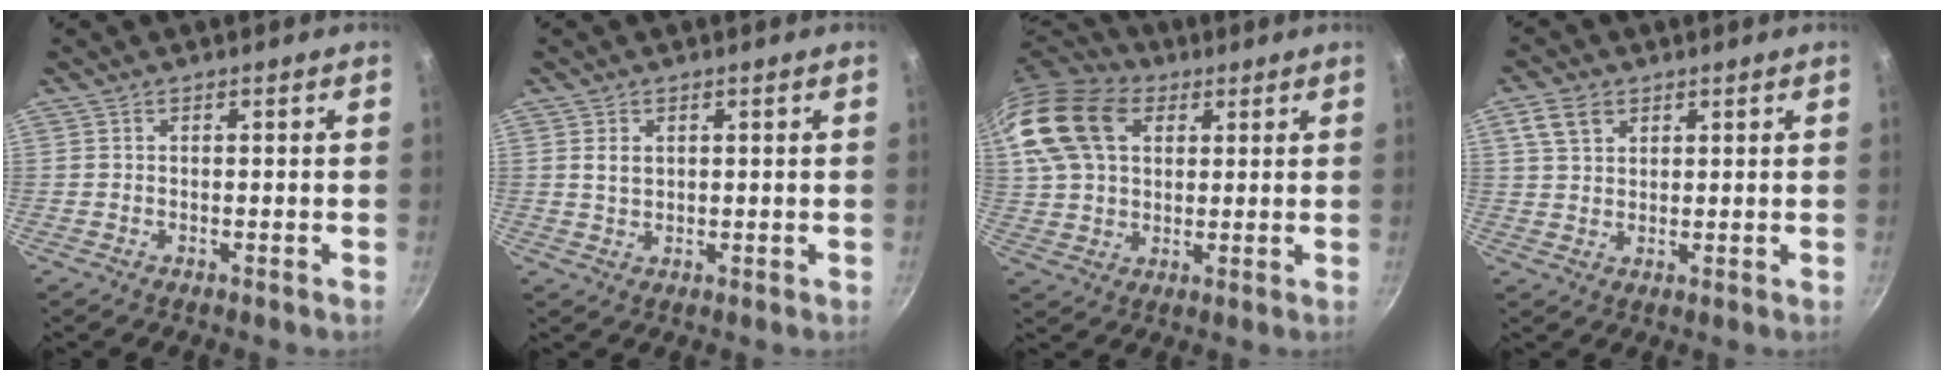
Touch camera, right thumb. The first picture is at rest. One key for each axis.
{"total": 2.4, "fx": 0.8, "fy": 1.6, "fz": 1.6, "tx": -0.026, "ty": -0.004, "tz": 0.016}
{"total": 20.4, "fx": 7.3, "fy": 14.3, "fz": 12.6, "tx": -0.260, "ty": 0.019, "tz": 0.127}
{"total": 5.4, "fx": 2.6, "fy": 3.7, "fz": 2.8, "tx": -0.041, "ty": 0.001, "tz": 0.049}